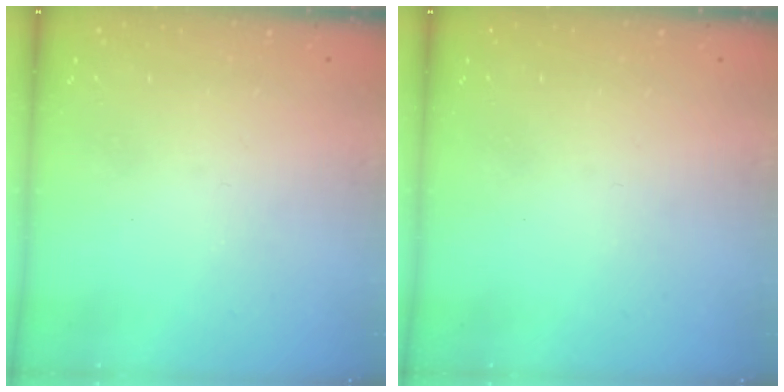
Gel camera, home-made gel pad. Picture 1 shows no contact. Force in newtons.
{"total": 0.0}